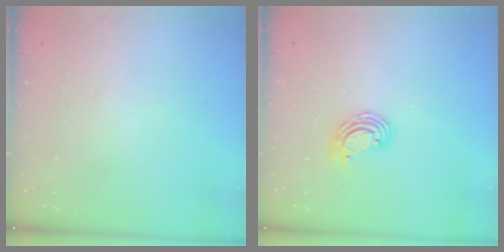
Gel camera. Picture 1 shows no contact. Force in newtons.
{"total": 6.5, "press": 6.5, "slide": 0.6}